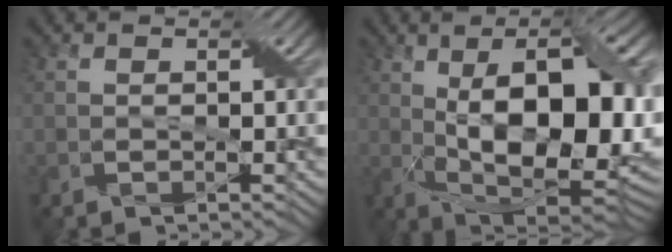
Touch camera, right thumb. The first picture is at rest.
{"total": 16.5, "force": [1.1, 7.7, 14.5], "torque": [-0.215, 0.001, 0.017]}